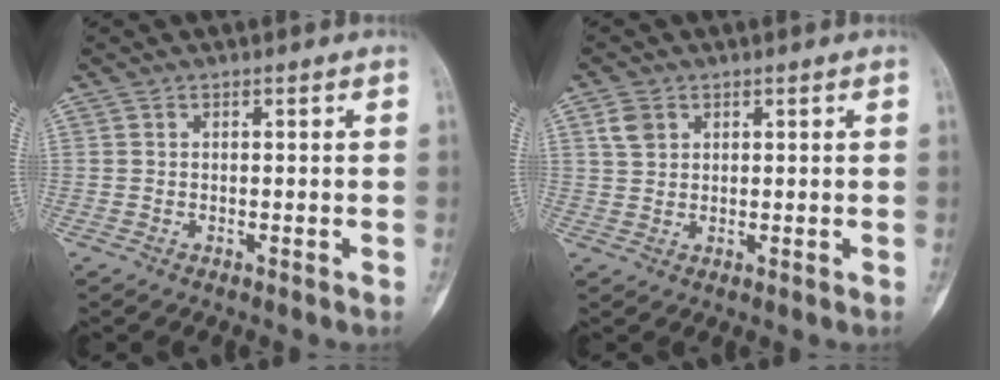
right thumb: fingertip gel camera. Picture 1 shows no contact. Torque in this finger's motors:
{"motor_torque": [0.36, 0.25, 0.08, 0.02, -0.04]}